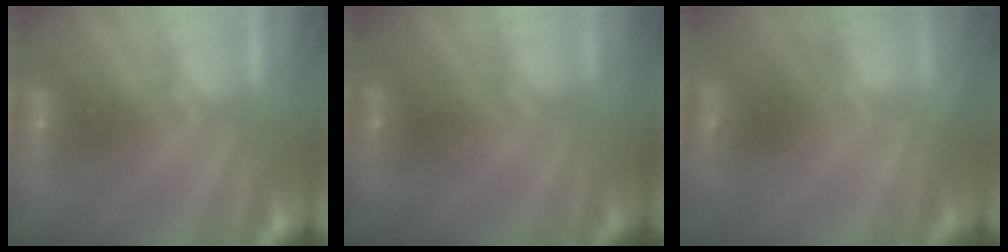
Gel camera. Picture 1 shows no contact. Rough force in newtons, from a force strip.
{"total": 1.3}
{"total": 2.1}